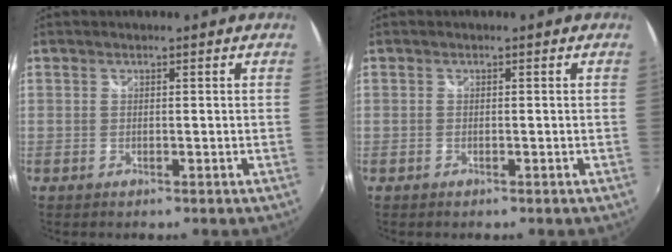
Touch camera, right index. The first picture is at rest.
{"total": 0.0}